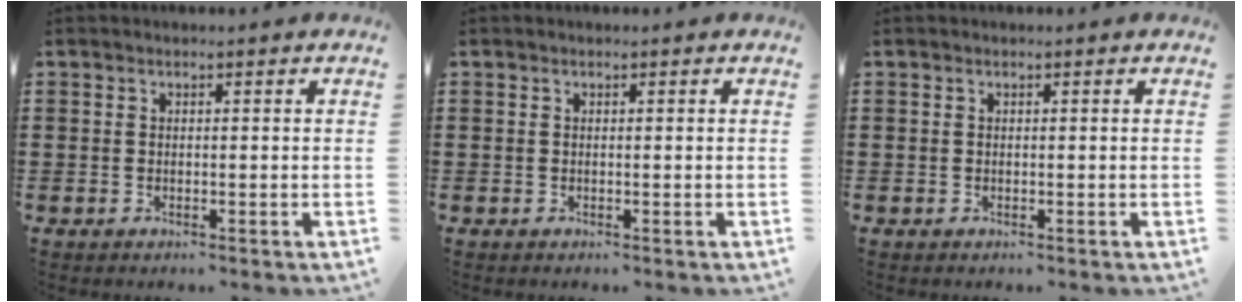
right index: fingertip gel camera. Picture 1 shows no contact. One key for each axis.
{"total": 0.0}
{"total": 0.0}